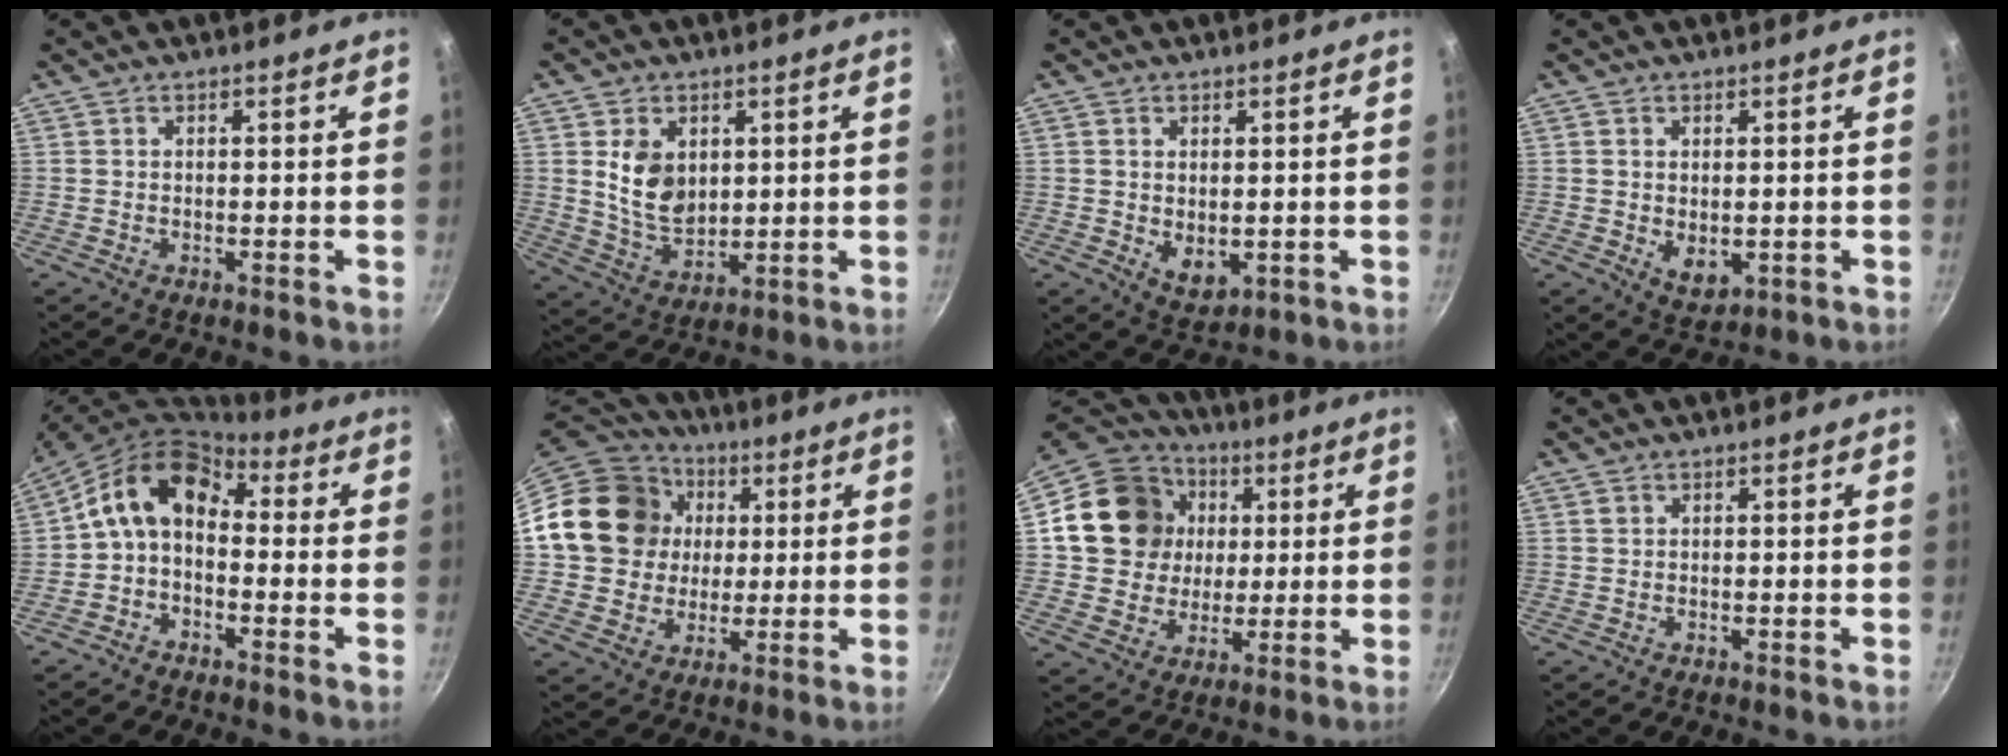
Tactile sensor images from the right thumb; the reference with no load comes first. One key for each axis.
{"total": 9.7, "fx": 2.3, "fy": 6.8, "fz": 6.6, "tx": -0.101, "ty": -0.023, "tz": 0.053}
{"total": 5.3, "fx": 0.1, "fy": 3.4, "fz": 4.0, "tx": -0.064, "ty": -0.016, "tz": 0.011}
{"total": 4.8, "fx": -0.1, "fy": 3.1, "fz": 3.7, "tx": -0.059, "ty": -0.014, "tz": 0.008}
{"total": 11.0, "fx": -0.1, "fy": 7.8, "fz": 7.8, "tx": -0.125, "ty": 0.043, "tz": -0.026}
{"total": 18.6, "fx": 3.0, "fy": 16.3, "fz": 8.3, "tx": -0.132, "ty": 0.022, "tz": 0.051}
{"total": 18.1, "fx": 3.3, "fy": 16.0, "fz": 8.0, "tx": -0.127, "ty": 0.018, "tz": 0.055}
{"total": 0.8, "fx": 0.3, "fy": 0.7, "fz": 0.3, "tx": -0.003, "ty": 0.002, "tz": 0.004}